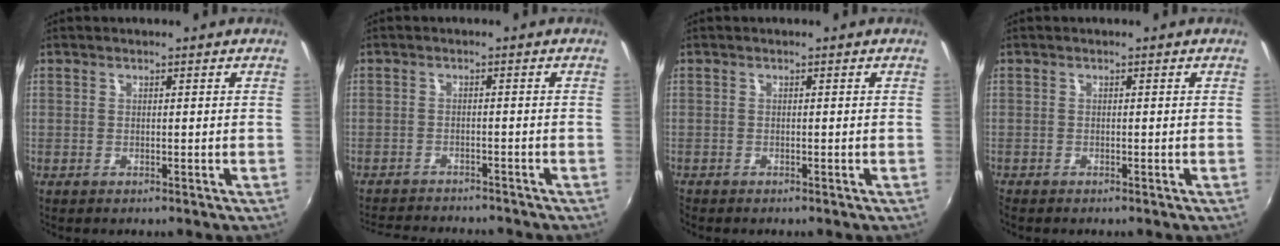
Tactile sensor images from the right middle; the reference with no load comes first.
{"total": 9.3, "force": [-8.7, 1.9, 2.8], "torque": [-0.076, -0.011, -0.133]}
{"total": 0.7, "force": [-0.6, 0.2, 0.0], "torque": [-0.002, -0.003, -0.015]}
{"total": 0.7, "force": [-0.6, 0.2, 0.1], "torque": [-0.003, -0.004, -0.015]}